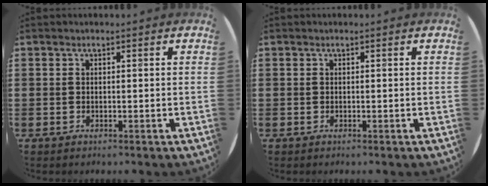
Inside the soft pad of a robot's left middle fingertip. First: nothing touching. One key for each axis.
{"total": 0.0}